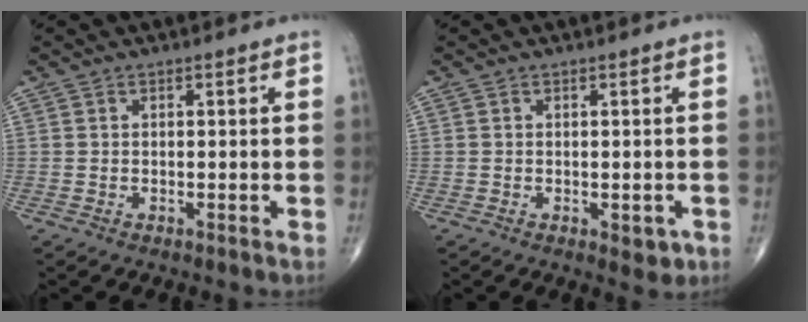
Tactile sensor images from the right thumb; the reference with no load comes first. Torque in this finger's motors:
{"motor_torque": [0.52, 0.49, -0.15, -0.09, 0.10]}